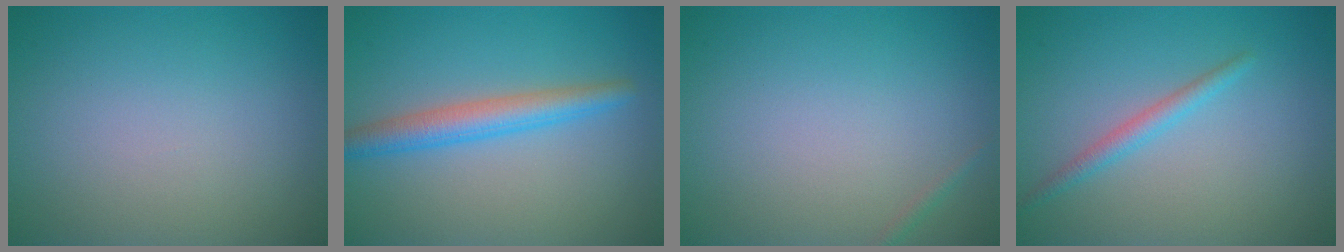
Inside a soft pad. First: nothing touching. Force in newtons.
{"total": 3.5, "press": 3.5, "slide": 0.1}
{"total": 0.5, "press": 0.5, "slide": 0.0}
{"total": 1.7, "press": 1.7, "slide": 0.1}